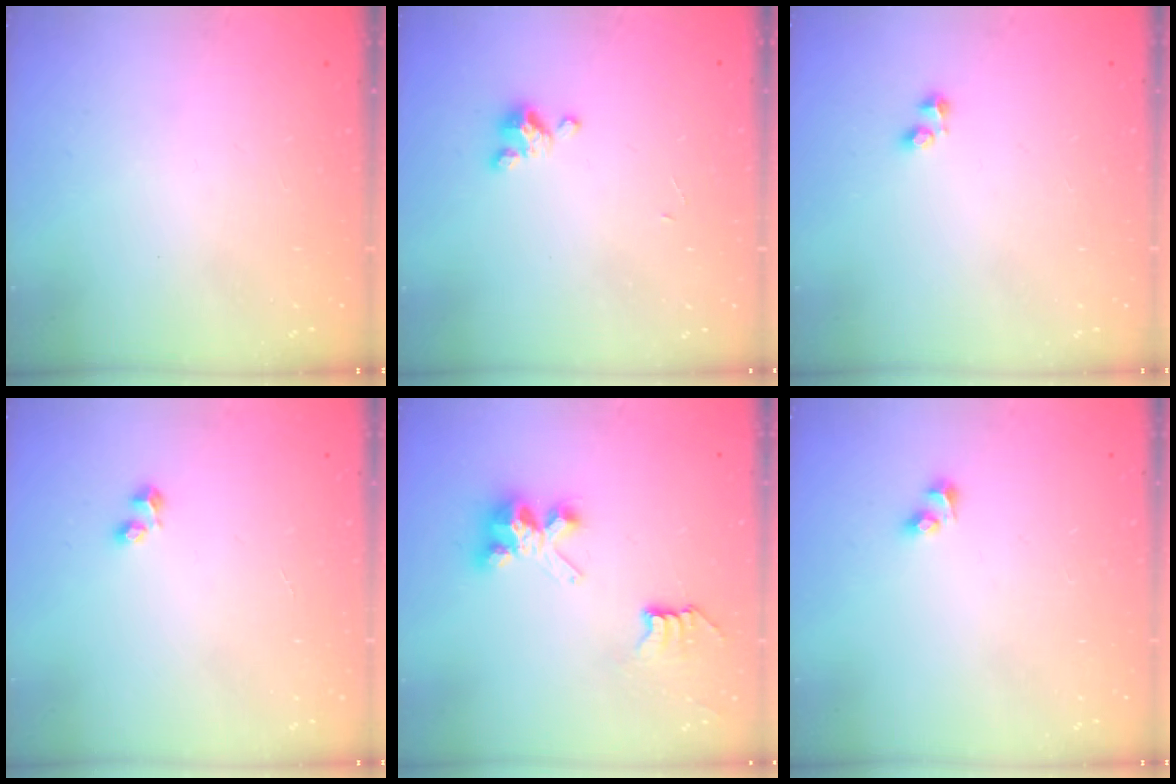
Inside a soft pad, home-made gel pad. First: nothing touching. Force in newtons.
{"total": 2.3, "press": 2.2, "slide": 0.4}
{"total": 1.9, "press": 1.9, "slide": 0.5}
{"total": 1.7, "press": 1.6, "slide": 0.6}
{"total": 6.6, "press": 6.6, "slide": 0.1}
{"total": 2.7, "press": 2.5, "slide": 1.2}